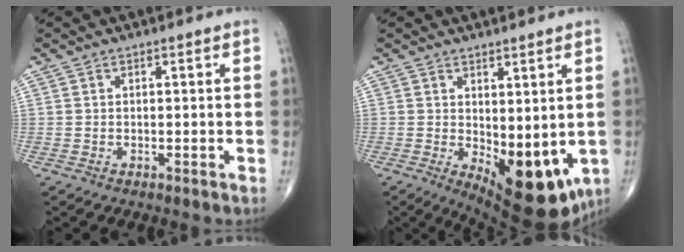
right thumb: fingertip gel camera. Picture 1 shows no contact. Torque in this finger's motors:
{"motor_torque": [-0.43, 1.20, 0.79, 0.45, 0.30]}